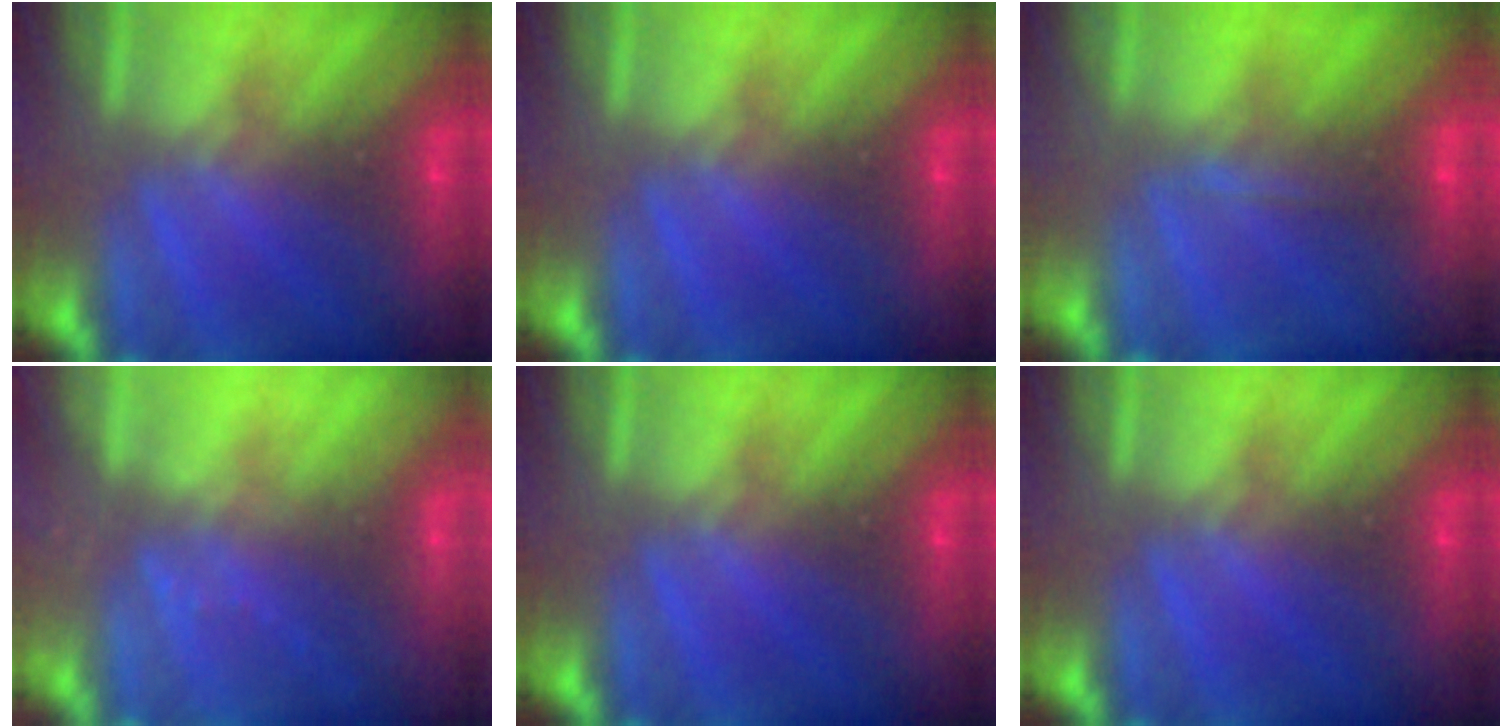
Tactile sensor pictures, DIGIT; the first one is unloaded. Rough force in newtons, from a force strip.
{"total": 0.0}
{"total": 2.0}
{"total": 2.3}
{"total": 0.0}
{"total": 0.0}